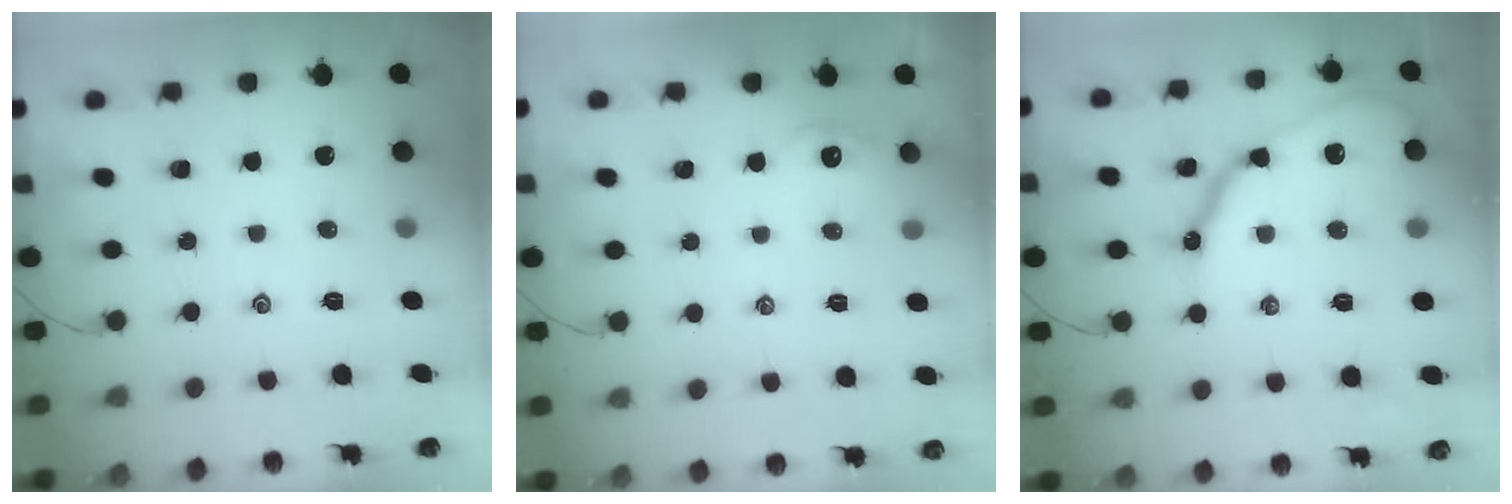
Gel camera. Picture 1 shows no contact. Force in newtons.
{"total": 2.7, "press": 2.7, "slide": 0.3}
{"total": 13.0, "press": 13.0, "slide": 1.1}